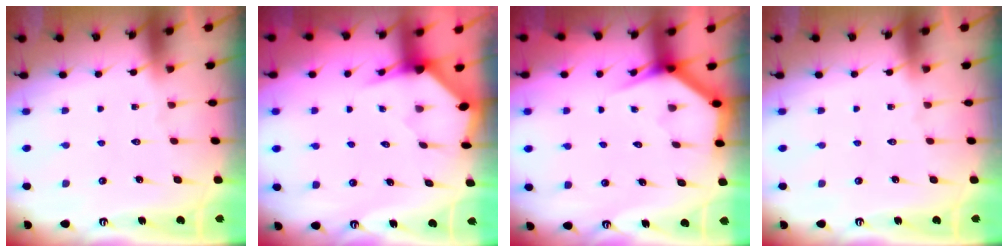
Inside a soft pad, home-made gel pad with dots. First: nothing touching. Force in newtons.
{"total": 3.4, "press": 3.3, "slide": 0.3}
{"total": 3.5, "press": 3.5, "slide": 0.3}
{"total": 0.0}